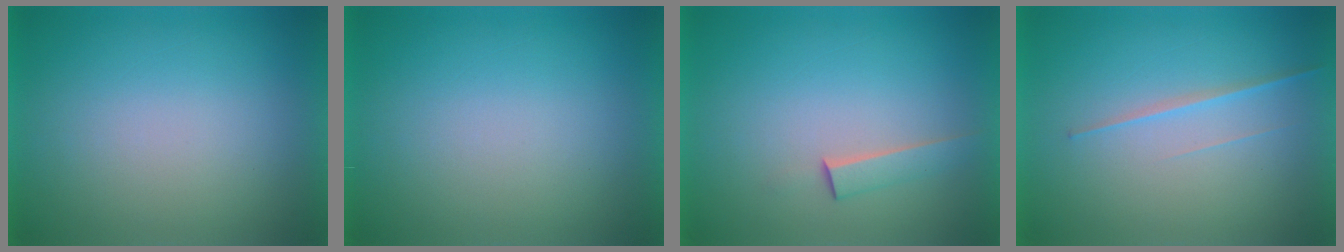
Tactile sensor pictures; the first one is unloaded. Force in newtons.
{"total": 1.1}
{"total": 1.5}
{"total": 1.8}